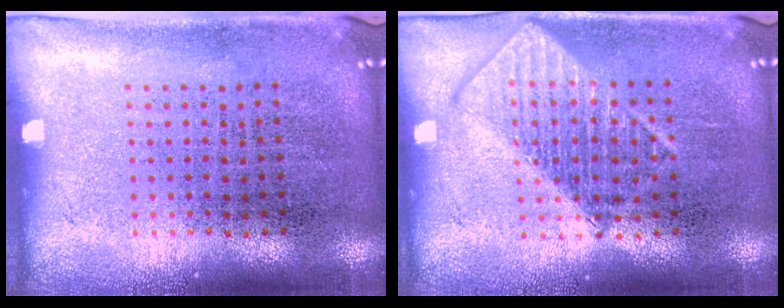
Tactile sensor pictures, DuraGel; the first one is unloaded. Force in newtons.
{"total": 2.8, "press": 2.8, "slide": 0.3}